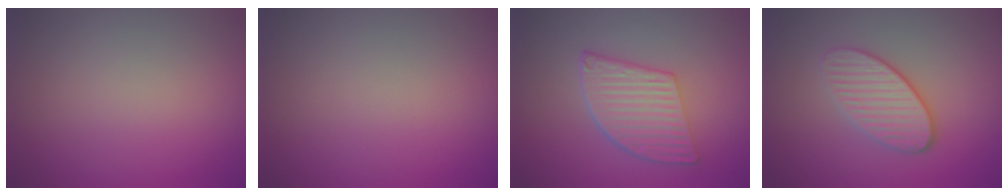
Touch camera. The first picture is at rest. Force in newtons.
{"total": 0.0}
{"total": 5.6, "press": 4.2, "slide": 3.7}
{"total": 3.8, "press": 3.2, "slide": 2.1}